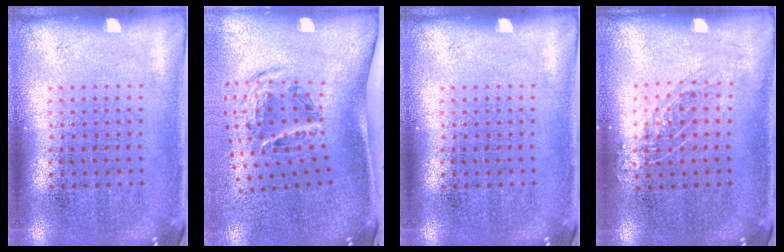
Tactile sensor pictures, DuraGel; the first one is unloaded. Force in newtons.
{"total": 2.0, "press": 1.2, "slide": 1.5}
{"total": 0.0}
{"total": 0.9, "press": 0.9, "slide": 0.3}